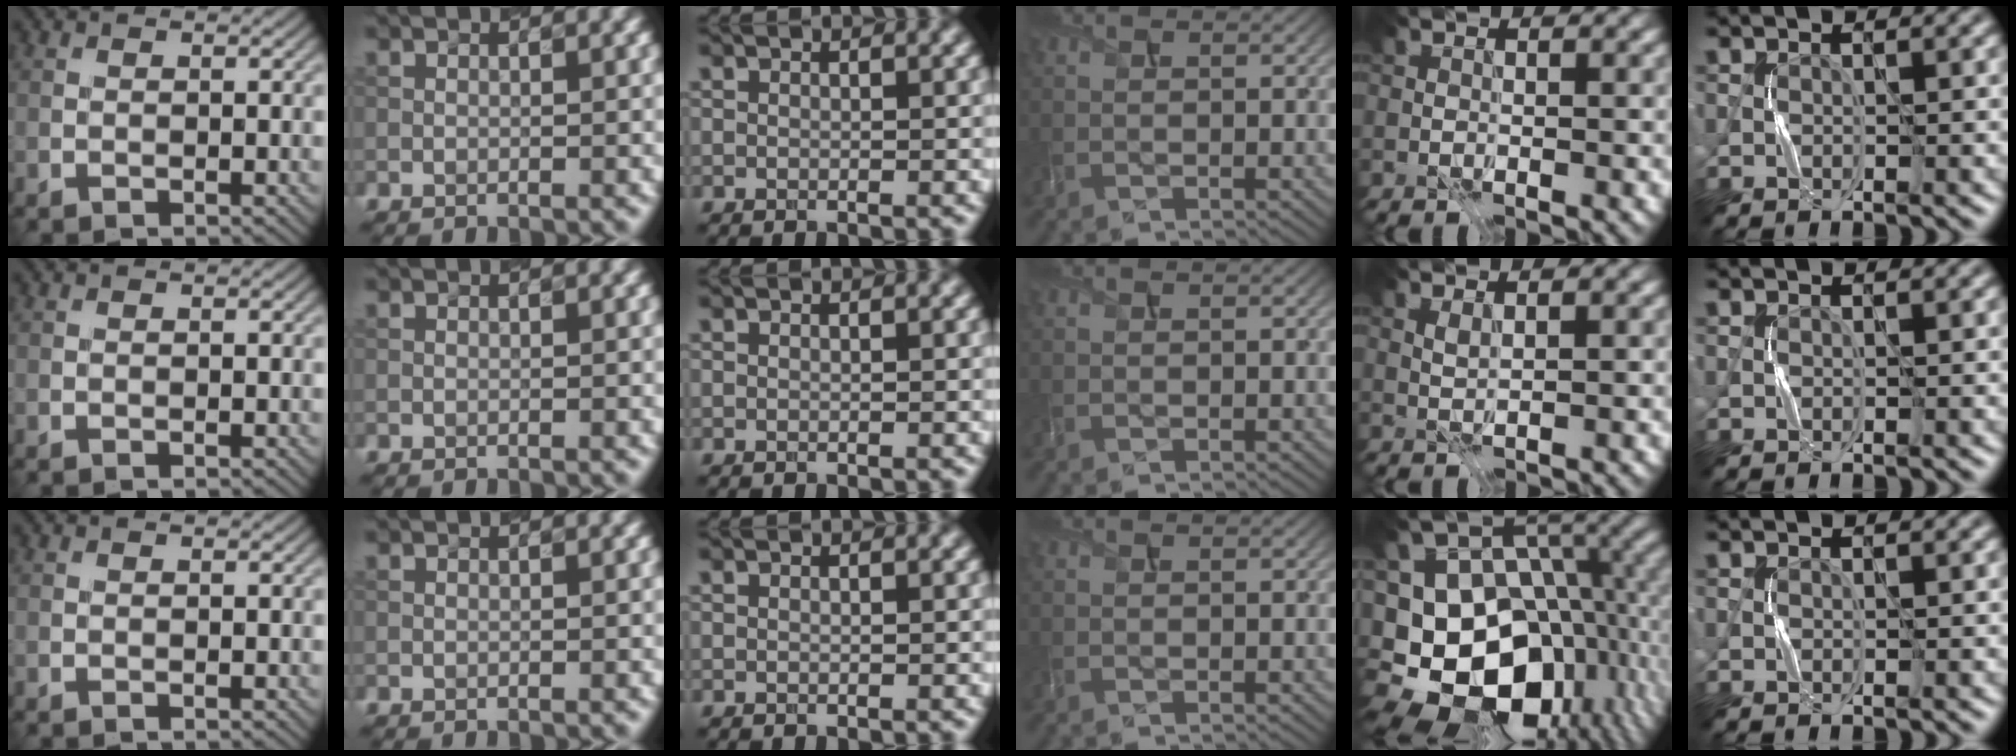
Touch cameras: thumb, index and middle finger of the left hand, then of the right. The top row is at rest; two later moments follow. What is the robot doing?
{"motion": "press", "object": "joystick"}